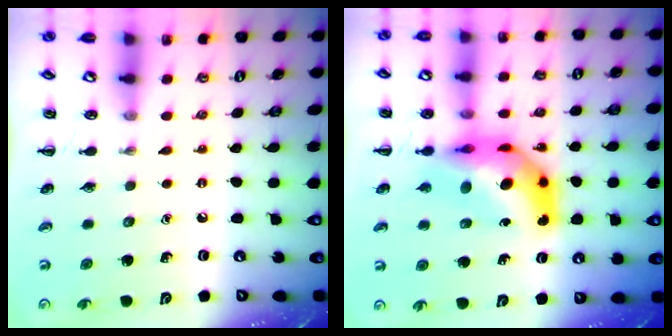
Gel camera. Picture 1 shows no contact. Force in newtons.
{"total": 12.6, "press": 12.0, "slide": 3.9}